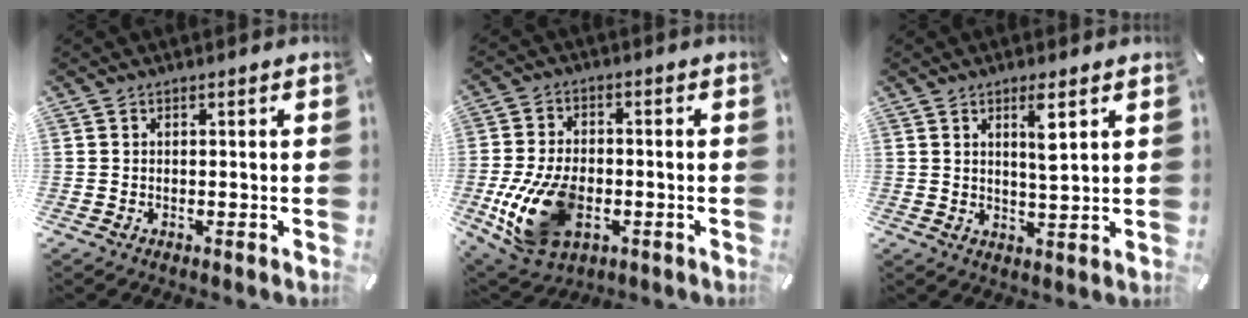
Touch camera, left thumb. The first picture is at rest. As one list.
[{"total": 16.1, "force": [-4.1, 10.5, 11.4], "torque": [-0.238, 0.004, -0.068]}, {"total": 5.6, "force": [2.5, 0.9, 4.9], "torque": [-0.088, -0.005, 0.037]}]